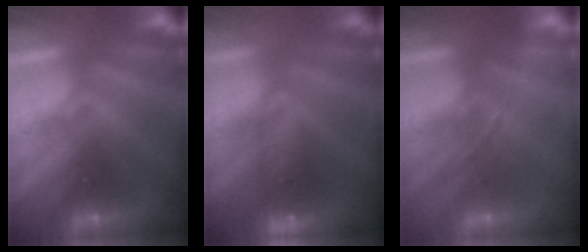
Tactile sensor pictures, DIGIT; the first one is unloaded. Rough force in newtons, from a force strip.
{"total": 7.7}
{"total": 1.4}